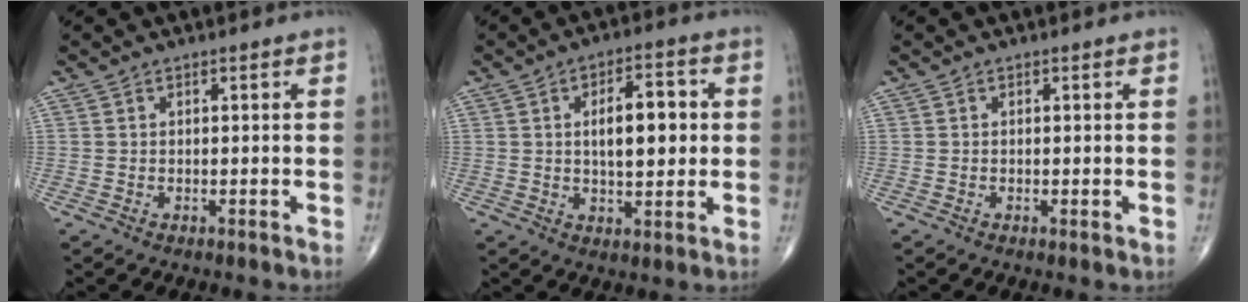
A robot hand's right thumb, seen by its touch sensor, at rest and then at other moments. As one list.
[{"total": 10.0, "force": [1.1, 4.5, 8.8], "torque": [-0.113, 0.004, 0.016]}, {"total": 0.6, "force": [-0.1, 0.1, 0.6], "torque": [-0.014, -0.003, -0.003]}]